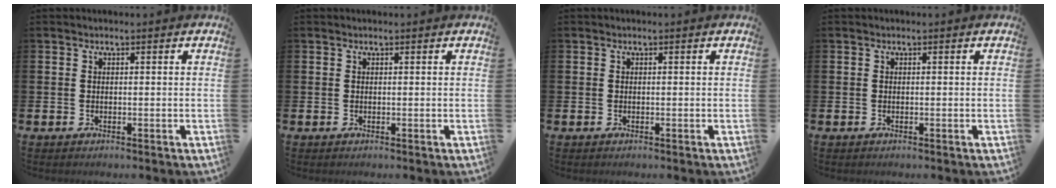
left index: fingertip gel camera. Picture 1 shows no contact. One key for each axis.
{"total": 0.0}
{"total": 0.0}
{"total": 0.0}